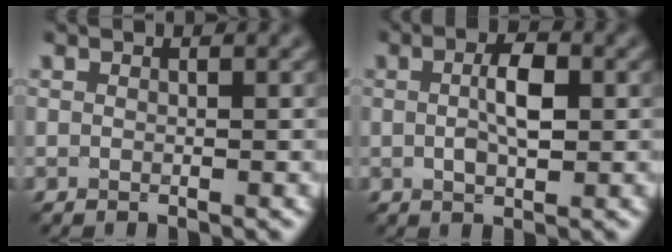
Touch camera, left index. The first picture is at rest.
{"total": 3.5, "force": [0.3, 1.5, 3.2], "torque": [-0.063, 0.002, 0.003]}